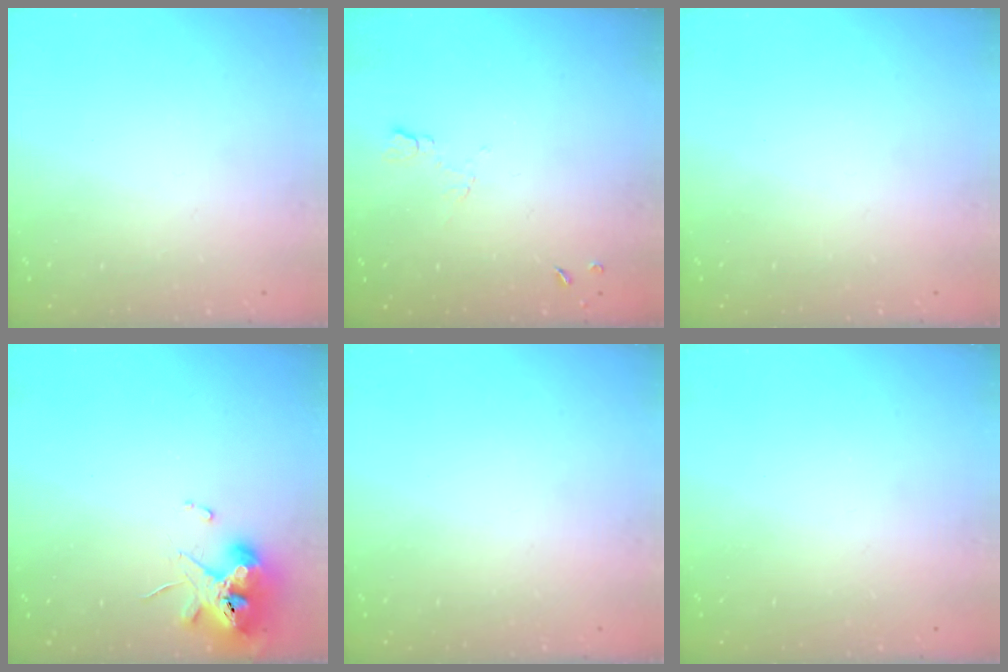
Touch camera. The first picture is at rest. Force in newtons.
{"total": 4.7, "press": 4.5, "slide": 1.1}
{"total": 0.0}
{"total": 11.0, "press": 10.9, "slide": 1.6}
{"total": 0.0}
{"total": 0.0}